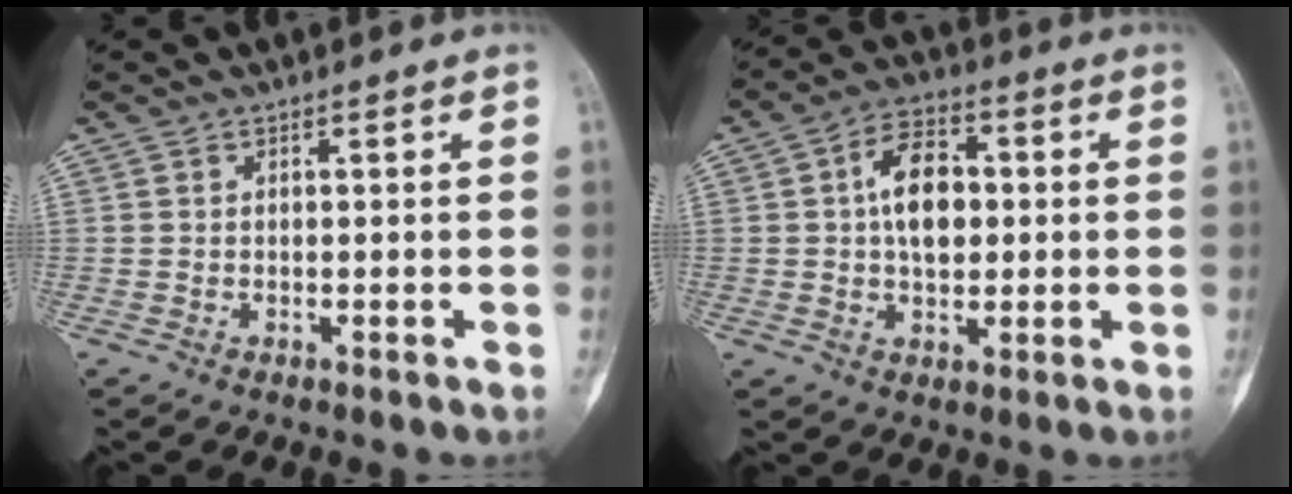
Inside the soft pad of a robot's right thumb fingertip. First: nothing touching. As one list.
[{"total": 10.4, "force": [1.1, 6.6, 8.0], "torque": [-0.114, 0.013, 0.014]}]